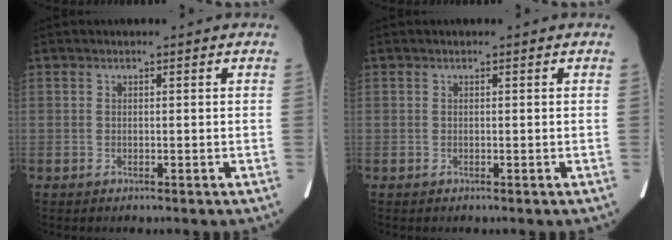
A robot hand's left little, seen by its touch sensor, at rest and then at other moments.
{"total": 0.0}